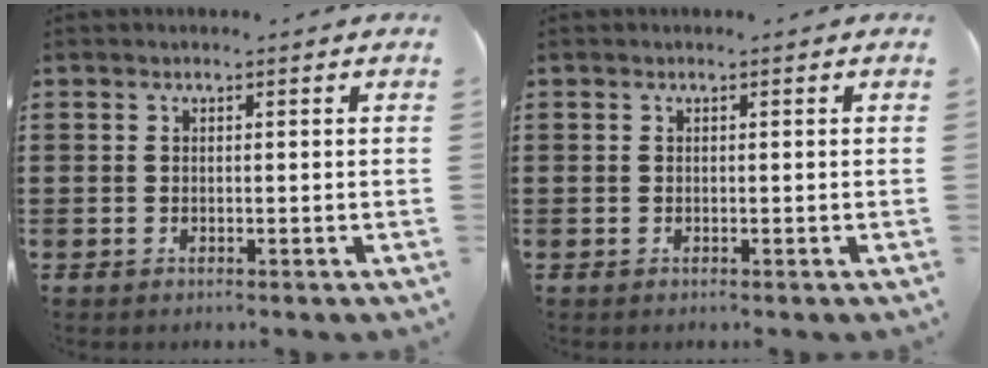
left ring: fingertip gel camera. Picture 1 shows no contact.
{"total": 0.0}